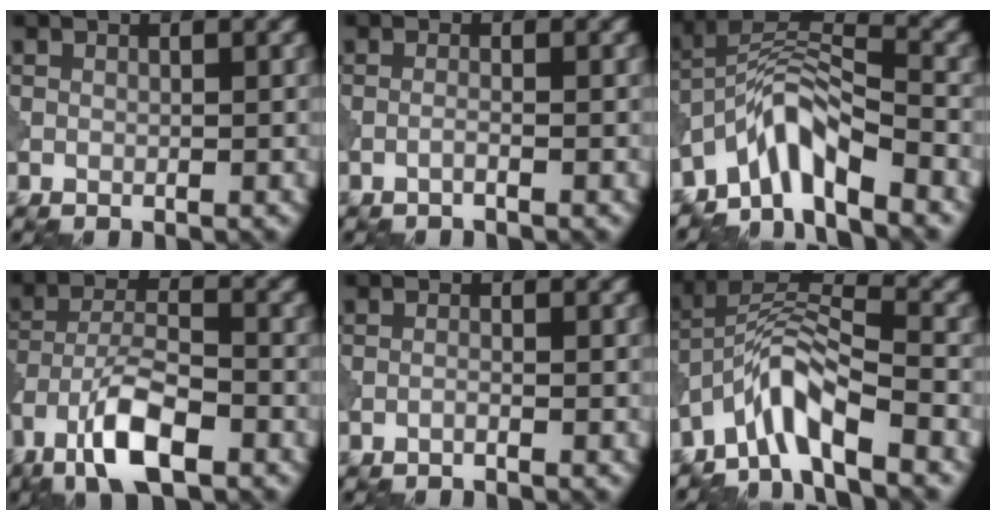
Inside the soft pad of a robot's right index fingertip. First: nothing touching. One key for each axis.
{"total": 0.9, "fx": -0.6, "fy": 0.1, "fz": 0.6, "tx": -0.009, "ty": 0.004, "tz": -0.018}
{"total": 6.1, "fx": -4.5, "fy": 1.6, "fz": 3.8, "tx": -0.061, "ty": 0.012, "tz": -0.094}
{"total": 7.3, "fx": -4.4, "fy": 2.6, "fz": 5.3, "tx": -0.101, "ty": 0.008, "tz": -0.088}
{"total": 0.6, "fx": -0.5, "fy": 0.0, "fz": 0.3, "tx": -0.007, "ty": 0.003, "tz": -0.014}
{"total": 5.9, "fx": -4.0, "fy": 1.4, "fz": 4.1, "tx": -0.076, "ty": 0.013, "tz": -0.086}